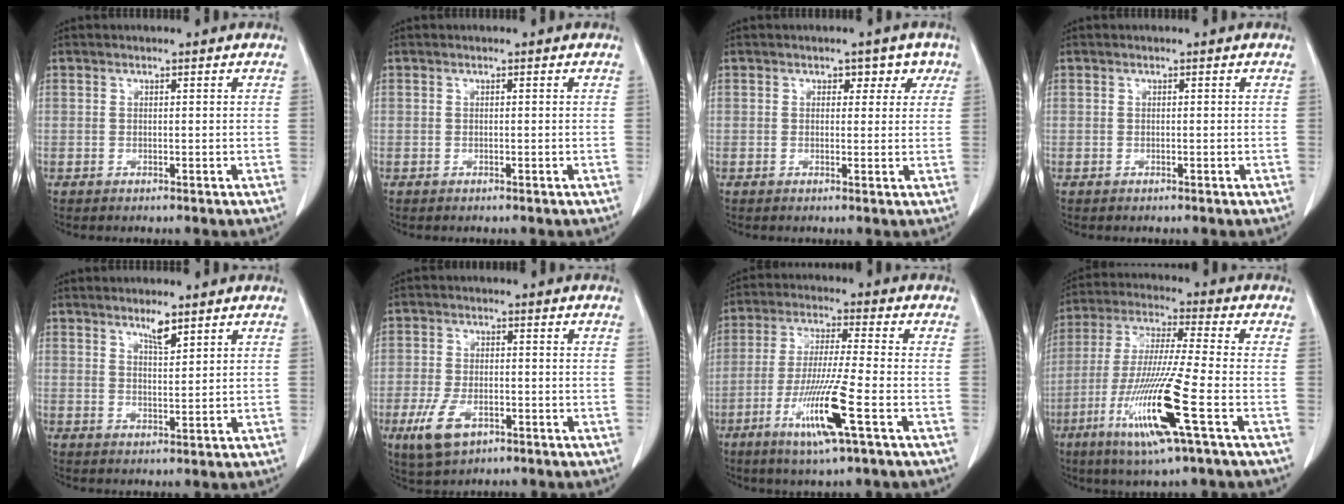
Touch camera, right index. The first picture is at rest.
{"total": 0.0}
{"total": 3.1, "force": [1.5, 2.3, 1.4], "torque": [0.004, 0.008, 0.014]}
{"total": 0.0}
{"total": 3.0, "force": [2.3, 0.5, 1.9], "torque": [-0.036, -0.003, 0.043]}
{"total": 6.6, "force": [-3.2, 3.2, 4.8], "torque": [-0.104, -0.009, -0.052]}
{"total": 11.3, "force": [-4.6, -0.5, 10.3], "torque": [-0.203, -0.022, -0.089]}
{"total": 15.3, "force": [-6.0, -0.5, 14.1], "torque": [-0.291, -0.028, -0.115]}